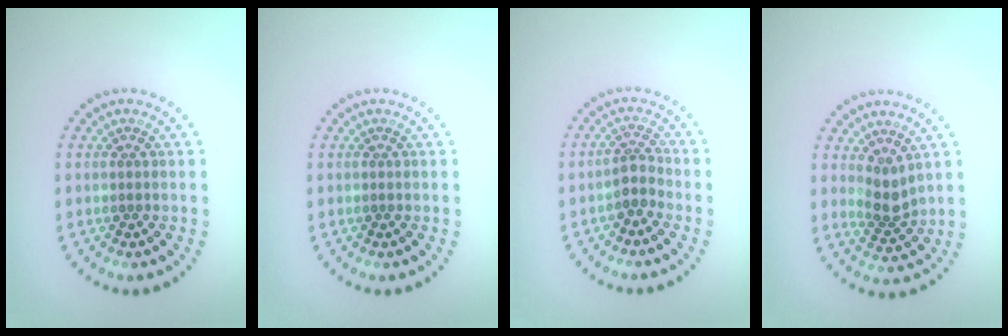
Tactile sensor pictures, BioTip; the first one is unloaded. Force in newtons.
{"total": 0.0}
{"total": 1.8, "press": 1.5, "slide": 1.0}
{"total": 2.4, "press": 1.9, "slide": 1.6}